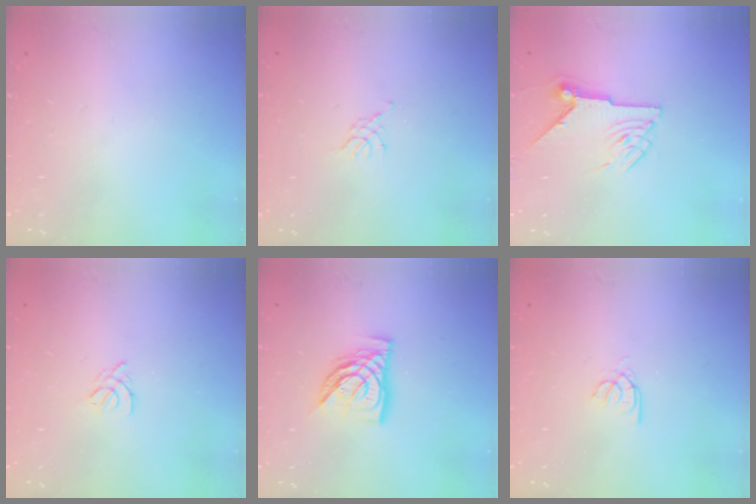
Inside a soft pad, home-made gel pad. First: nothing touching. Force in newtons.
{"total": 2.3, "press": 2.2, "slide": 0.5}
{"total": 8.0, "press": 8.0, "slide": 0.5}
{"total": 2.5, "press": 2.4, "slide": 0.6}
{"total": 11.3, "press": 11.2, "slide": 1.4}
{"total": 2.6, "press": 2.6, "slide": 0.2}